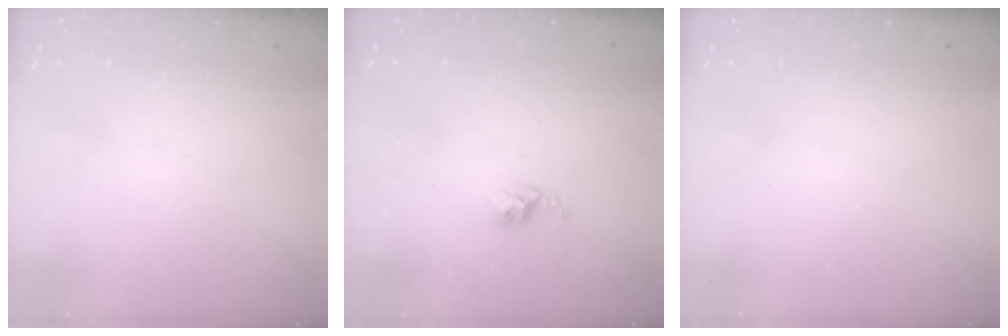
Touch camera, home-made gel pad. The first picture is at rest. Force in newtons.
{"total": 2.5, "press": 2.5, "slide": 0.4}
{"total": 0.0}